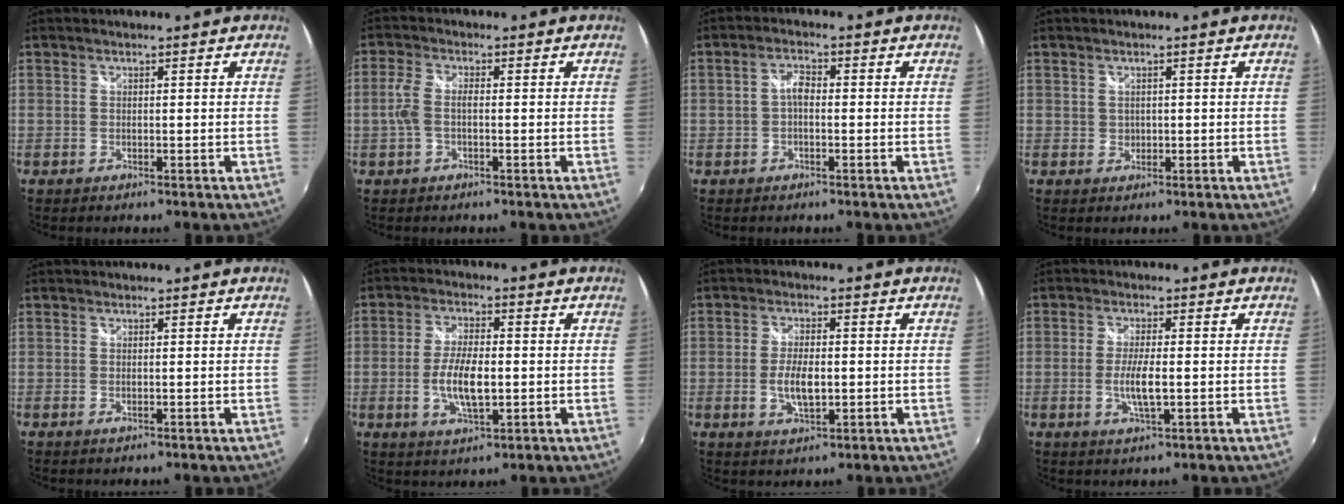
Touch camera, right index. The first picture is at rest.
{"total": 3.6, "force": [-0.7, 1.4, 3.2], "torque": [-0.073, 0.004, -0.013]}
{"total": 2.5, "force": [-0.5, 1.3, 2.0], "torque": [-0.042, 0.010, -0.012]}
{"total": 1.2, "force": [0.2, 1.1, 0.2], "torque": [0.002, 0.001, 0.003]}
{"total": 0.0}
{"total": 8.2, "force": [-1.3, 3.1, 7.5], "torque": [-0.148, -0.005, -0.023]}
{"total": 5.8, "force": [-0.9, 2.5, 5.1], "torque": [-0.102, -0.006, -0.015]}
{"total": 4.9, "force": [-0.9, 0.9, 4.8], "torque": [-0.094, -0.009, -0.016]}